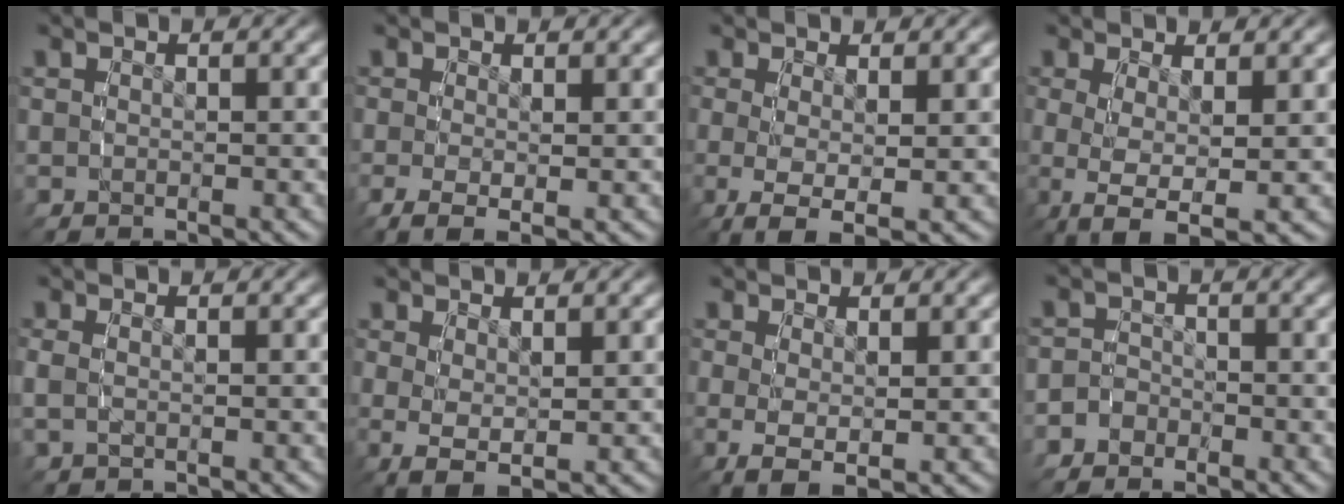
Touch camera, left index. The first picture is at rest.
{"total": 2.1, "force": [-0.8, 0.8, 1.8], "torque": [-0.044, -0.017, -0.007]}
{"total": 4.2, "force": [-1.2, 1.8, 3.6], "torque": [-0.082, -0.028, -0.005]}
{"total": 5.8, "force": [-1.6, 2.9, 4.8], "torque": [-0.113, -0.034, -0.009]}
{"total": 1.7, "force": [0.1, 1.2, 1.2], "torque": [-0.040, -0.004, 0.006]}
{"total": 3.1, "force": [0.0, 1.7, 2.6], "torque": [-0.057, -0.015, 0.011]}
{"total": 2.9, "force": [-0.1, 1.4, 2.6], "torque": [-0.055, -0.016, 0.008]}
{"total": 3.2, "force": [-1.8, 2.7, 0.1], "torque": [-0.017, -0.011, -0.037]}